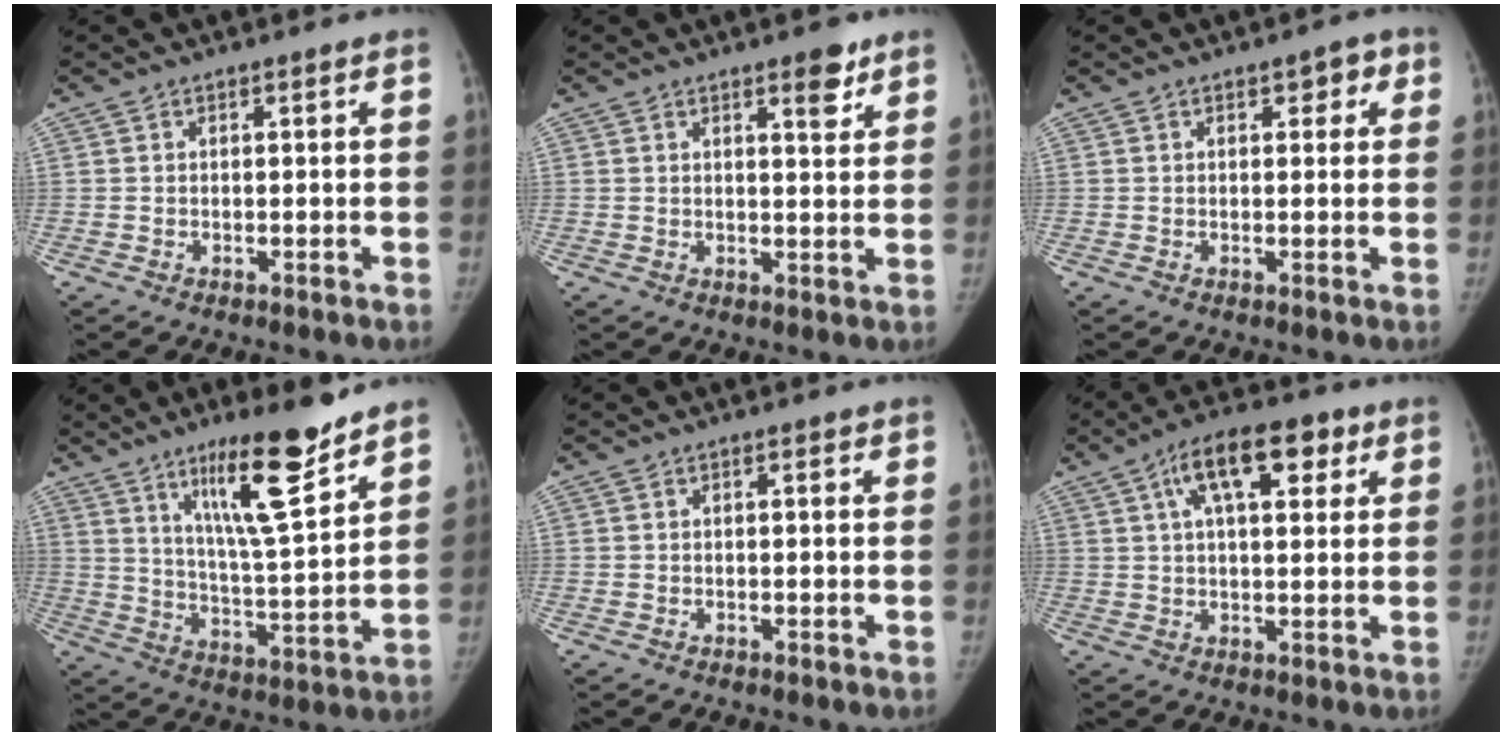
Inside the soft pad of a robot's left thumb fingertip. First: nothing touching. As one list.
[{"total": 4.3, "force": [2.8, 1.5, 2.9], "torque": [-0.025, -0.017, 0.038]}, {"total": 3.3, "force": [1.4, 1.9, 2.3], "torque": [-0.002, 0.001, 0.011]}, {"total": 16.2, "force": [10.8, 2.5, 11.9], "torque": [-0.179, -0.075, 0.185]}, {"total": 0.6, "force": [0.3, 0.4, 0.4], "torque": [0.000, 0.000, 0.002]}, {"total": 13.2, "force": [5.6, 6.0, 10.3], "torque": [-0.141, 0.009, 0.083]}]